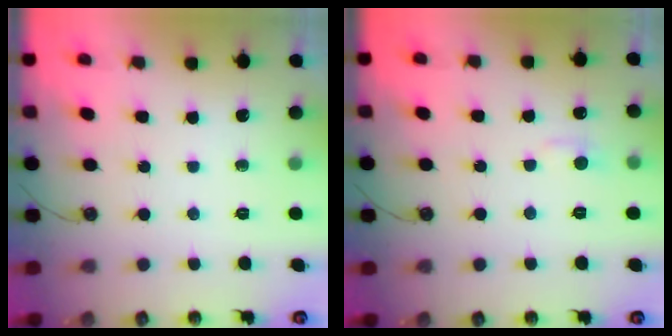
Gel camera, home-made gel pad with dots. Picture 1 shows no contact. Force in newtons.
{"total": 1.5, "press": 1.3, "slide": 0.8}